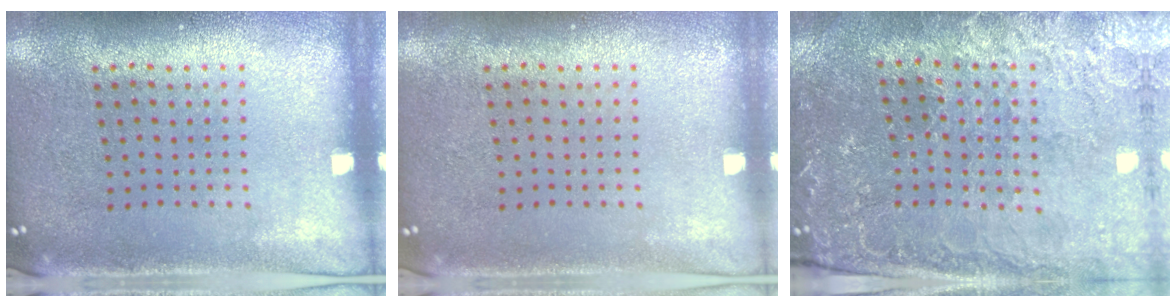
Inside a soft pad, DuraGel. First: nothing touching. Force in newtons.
{"total": 0.0}
{"total": 1.5, "press": 1.4, "slide": 0.5}